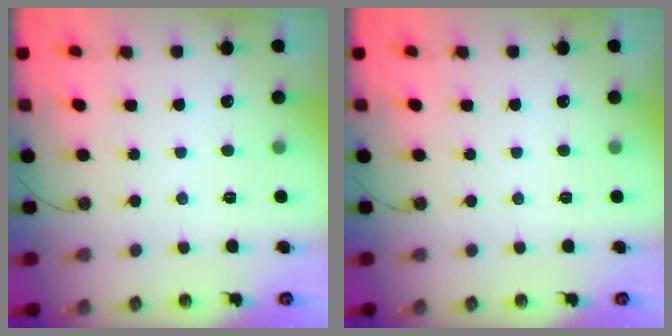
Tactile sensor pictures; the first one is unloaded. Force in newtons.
{"total": 0.0}